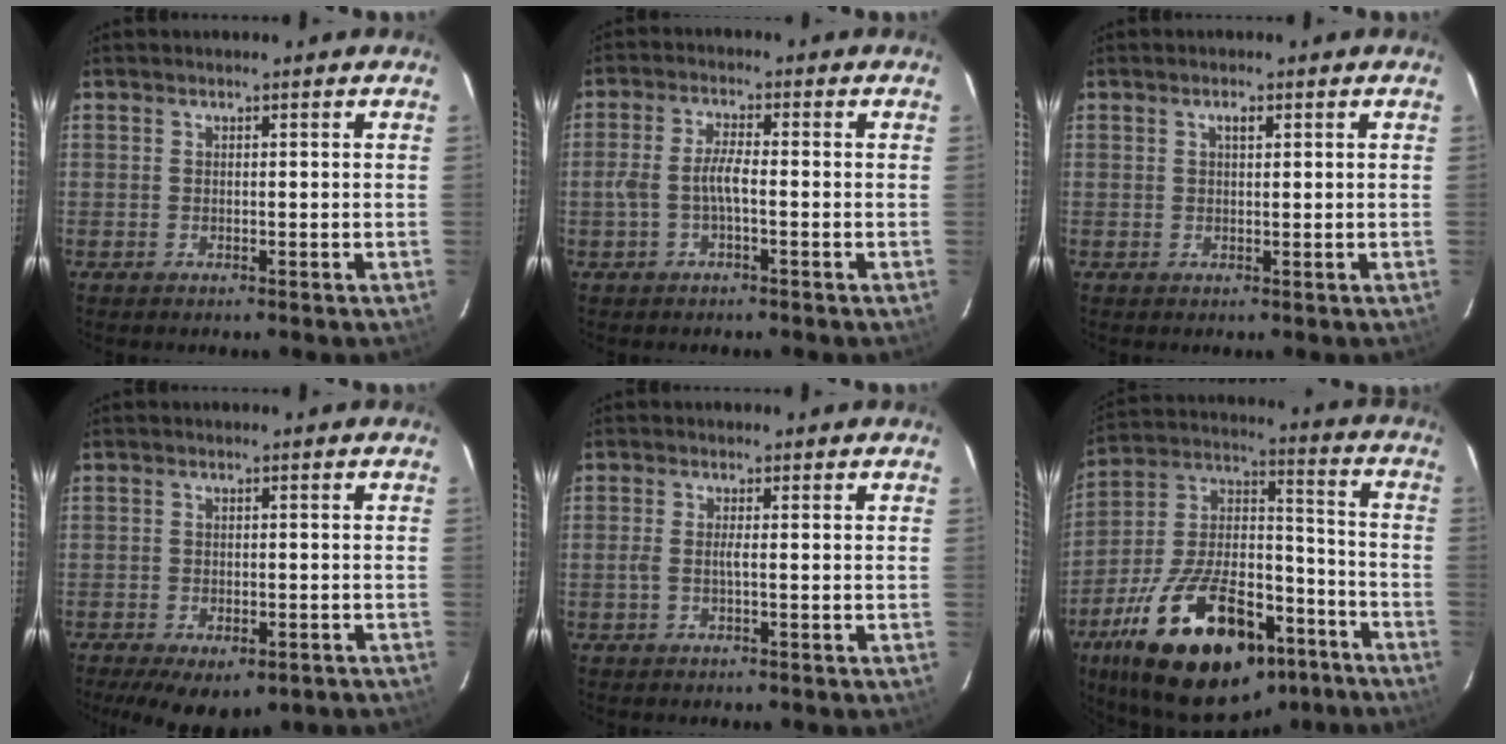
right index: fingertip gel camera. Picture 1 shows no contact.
{"total": 4.0, "force": [-1.3, 0.7, 3.7], "torque": [-0.084, 0.008, -0.024]}
{"total": 1.3, "force": [0.6, 0.5, 1.0], "torque": [-0.017, 0.005, 0.010]}
{"total": 10.6, "force": [-6.8, 4.9, 6.5], "torque": [-0.135, -0.028, -0.089]}
{"total": 1.4, "force": [-0.4, -0.3, 1.3], "torque": [-0.024, 0.000, -0.009]}
{"total": 29.9, "force": [-18.0, 13.6, 19.6], "torque": [-0.357, 0.014, -0.272]}